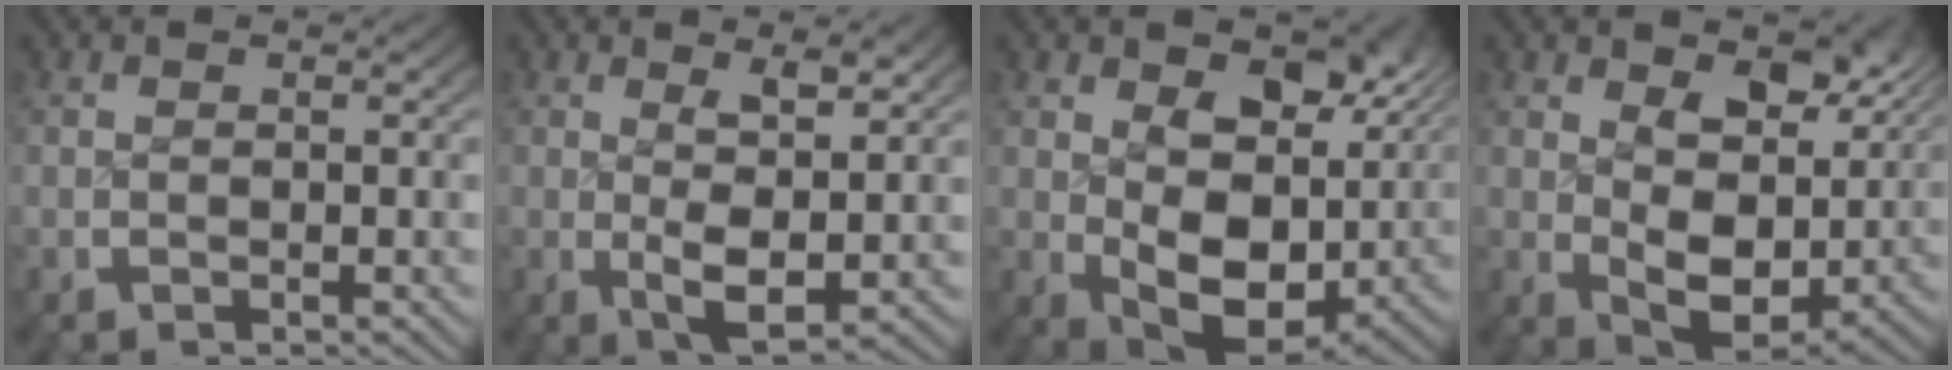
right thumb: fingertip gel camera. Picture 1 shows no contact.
{"total": 4.6, "force": [0.3, 2.2, 4.1], "torque": [-0.074, -0.018, 0.012]}
{"total": 10.1, "force": [0.4, 6.4, 7.8], "torque": [-0.142, -0.051, 0.029]}
{"total": 7.6, "force": [1.2, 4.6, 5.9], "torque": [-0.109, -0.039, 0.035]}